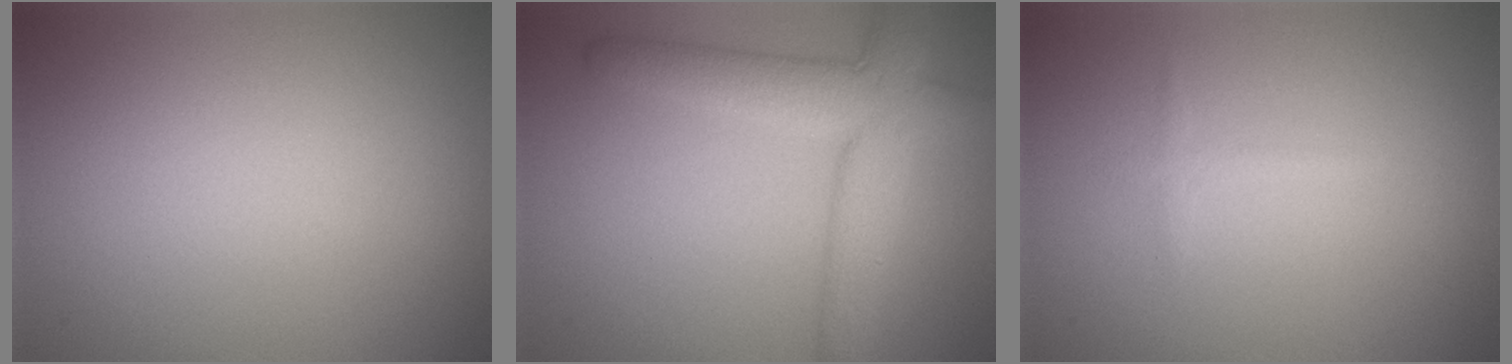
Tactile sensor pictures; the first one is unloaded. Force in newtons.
{"total": 6.4, "press": 6.4, "slide": 0.4}
{"total": 0.8, "press": 0.8, "slide": 0.1}